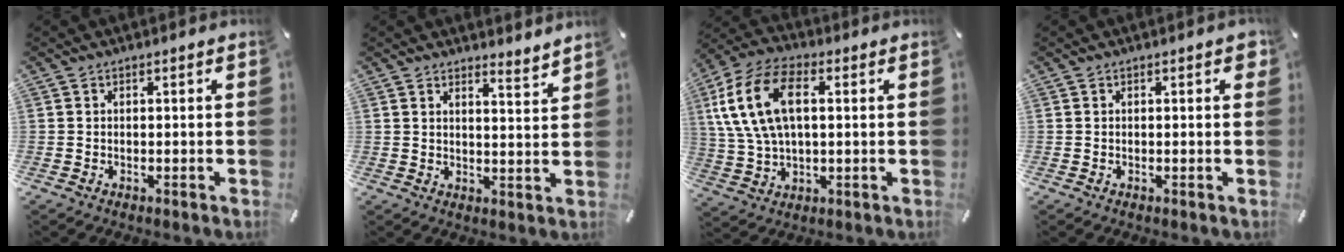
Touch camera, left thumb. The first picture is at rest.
{"total": 3.8, "force": [3.8, 0.3, 0.4], "torque": [-0.003, -0.035, 0.067]}
{"total": 14.5, "force": [3.4, 8.6, 11.1], "torque": [-0.258, 0.009, 0.058]}
{"total": 1.3, "force": [0.4, 0.6, 1.1], "torque": [-0.006, 0.000, 0.002]}